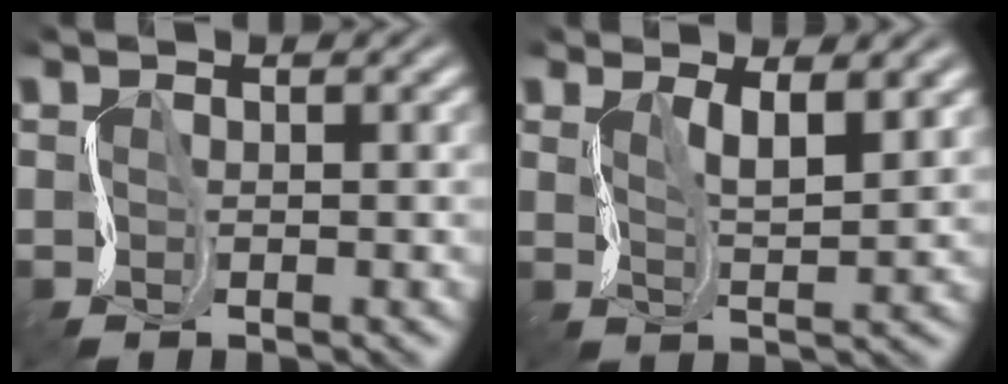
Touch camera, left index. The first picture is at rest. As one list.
[{"total": 3.0, "force": [1.3, 0.8, 2.7], "torque": [-0.061, -0.009, 0.019]}]